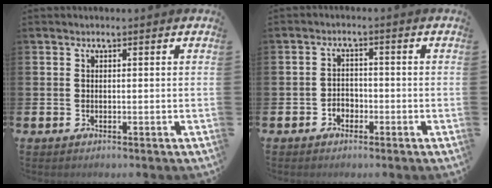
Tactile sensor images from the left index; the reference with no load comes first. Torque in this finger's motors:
{"motor_torque": [0.21, -0.14, 0.01, 0.01]}